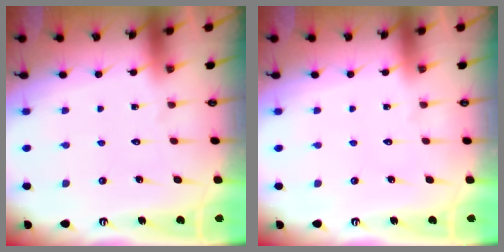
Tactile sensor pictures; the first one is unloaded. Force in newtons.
{"total": 0.0}